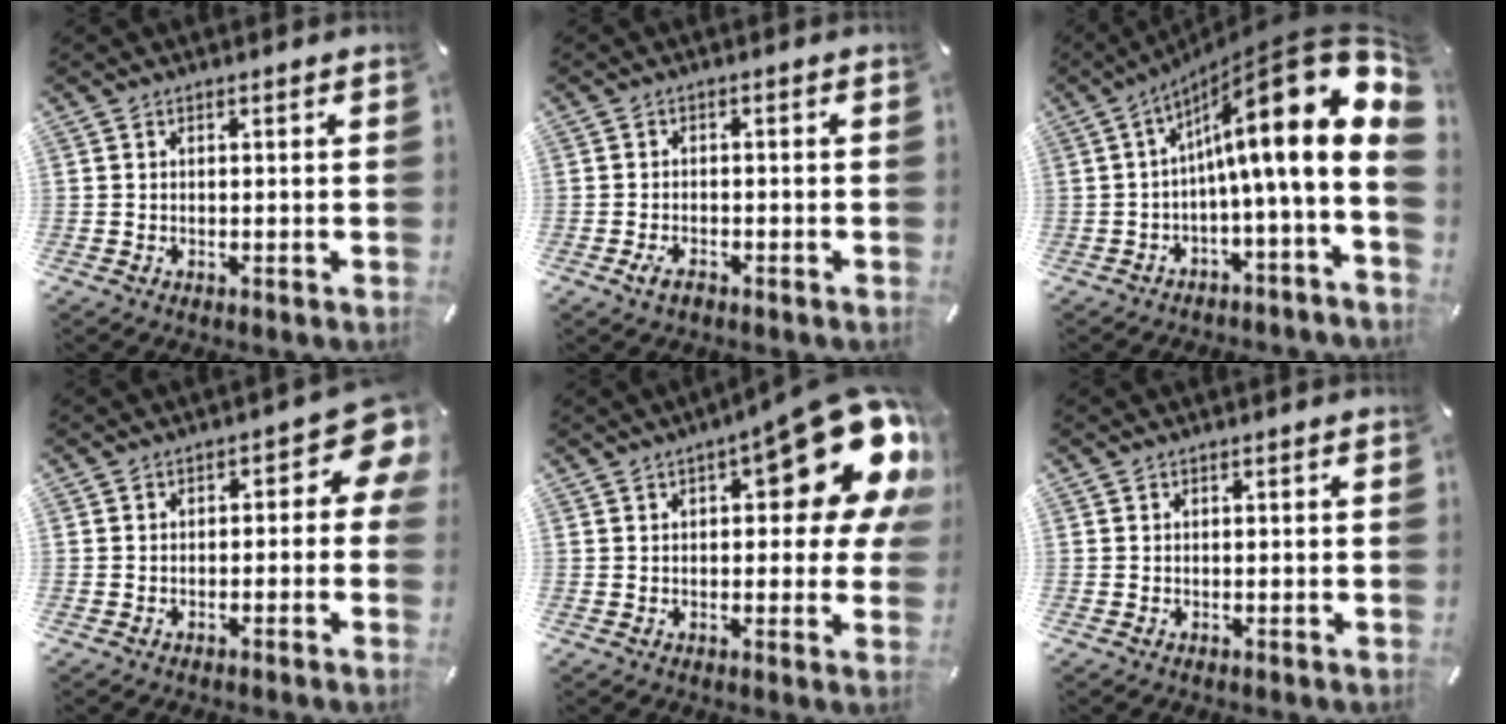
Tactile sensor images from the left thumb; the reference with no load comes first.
{"total": 2.9, "force": [-1.8, 1.6, 1.7], "torque": [-0.037, 0.005, -0.034]}
{"total": 20.4, "force": [5.2, 3.0, 19.5], "torque": [-0.301, -0.066, 0.074]}
{"total": 6.3, "force": [1.0, 3.3, 5.3], "torque": [-0.061, -0.014, 0.010]}
{"total": 21.2, "force": [7.8, 7.5, 18.2], "torque": [-0.228, -0.046, 0.120]}
{"total": 0.0}